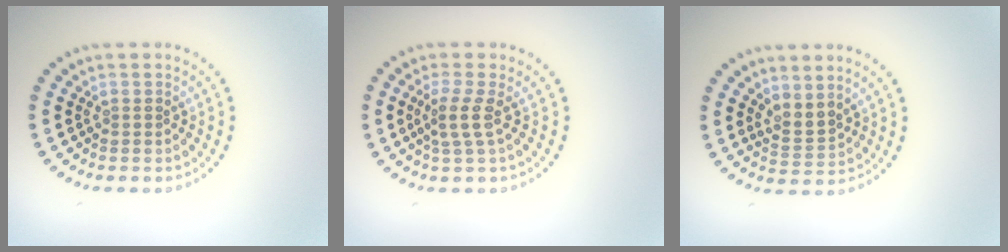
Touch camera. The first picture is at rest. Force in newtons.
{"total": 2.1, "press": 1.6, "slide": 1.4}
{"total": 2.0, "press": 1.6, "slide": 1.3}